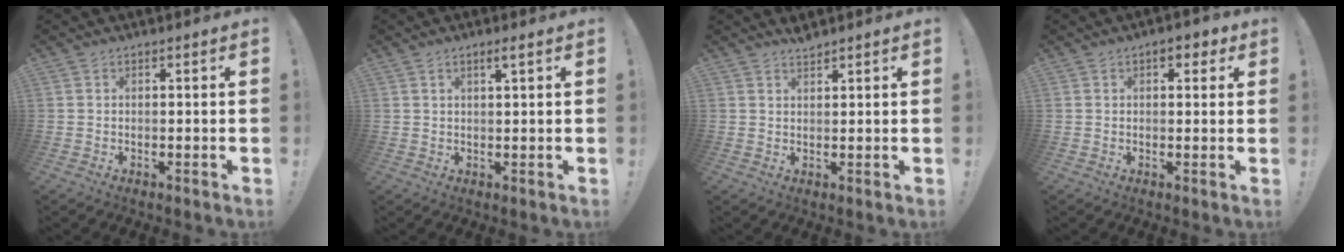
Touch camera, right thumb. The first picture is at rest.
{"total": 2.4, "force": [1.3, 0.1, 2.0], "torque": [-0.038, -0.001, 0.021]}
{"total": 2.0, "force": [1.9, 0.2, 0.4], "torque": [0.005, -0.016, 0.032]}
{"total": 3.9, "force": [1.8, 2.3, 2.6], "torque": [-0.016, -0.006, 0.026]}